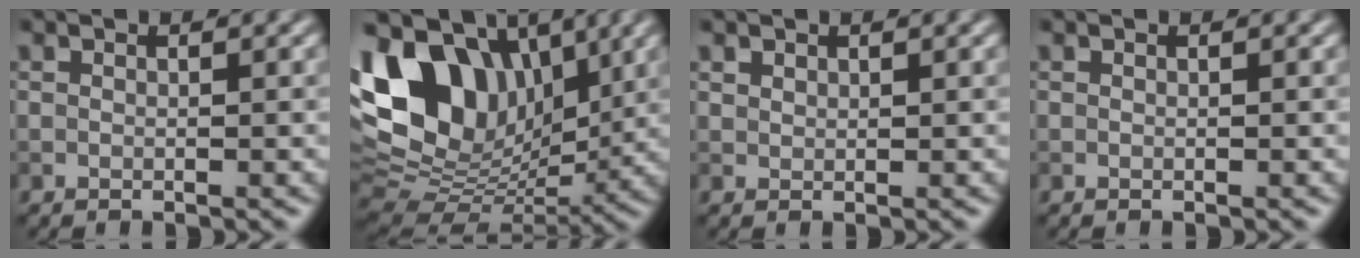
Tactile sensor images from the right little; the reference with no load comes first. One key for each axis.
{"total": 14.2, "fx": 5.4, "fy": 9.4, "fz": 9.2, "tx": -0.187, "ty": 0.029, "tz": 0.098}
{"total": 0.8, "fx": 0.6, "fy": 0.4, "fz": 0.1, "tx": -0.002, "ty": 0.000, "tz": 0.015}
{"total": 0.0}